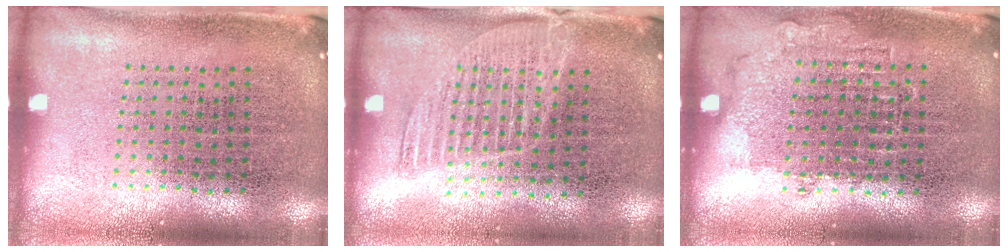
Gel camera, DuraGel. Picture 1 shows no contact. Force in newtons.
{"total": 1.3, "press": 1.1, "slide": 0.6}
{"total": 0.7, "press": 0.7, "slide": 0.3}